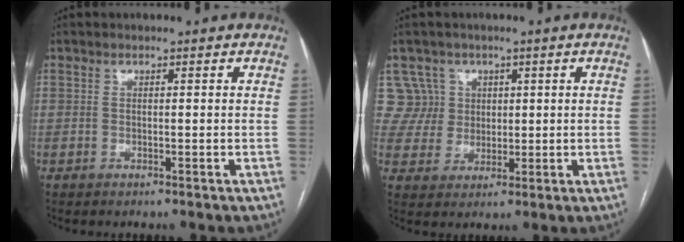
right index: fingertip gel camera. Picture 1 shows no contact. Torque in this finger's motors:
{"motor_torque": [-0.42, 0.38, -0.19, -0.05]}